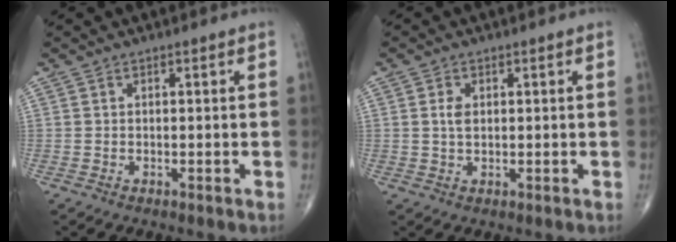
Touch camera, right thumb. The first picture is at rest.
{"total": 2.5, "force": [0.5, 1.5, 1.9], "torque": [-0.035, 0.000, 0.010]}